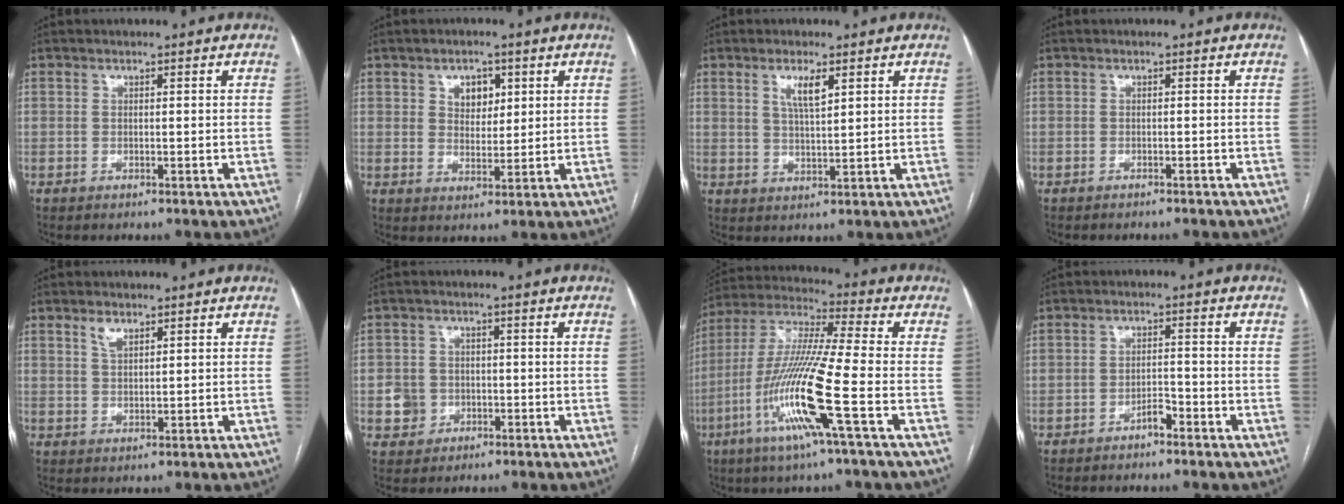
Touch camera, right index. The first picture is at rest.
{"total": 4.7, "force": [1.9, 3.2, 2.9], "torque": [-0.043, 0.007, 0.035]}
{"total": 4.1, "force": [2.0, 0.8, 3.5], "torque": [-0.069, 0.000, 0.039]}
{"total": 2.4, "force": [-2.2, 0.8, 0.7], "torque": [-0.013, -0.002, -0.023]}
{"total": 2.5, "force": [1.6, 1.2, 1.5], "torque": [-0.031, 0.003, 0.035]}
{"total": 4.1, "force": [-1.2, 3.8, 0.7], "torque": [-0.009, 0.017, -0.011]}
{"total": 16.4, "force": [-5.9, -0.6, 15.2], "torque": [-0.317, -0.016, -0.121]}
{"total": 2.6, "force": [-2.1, 0.8, 1.3], "torque": [-0.020, 0.005, -0.036]}